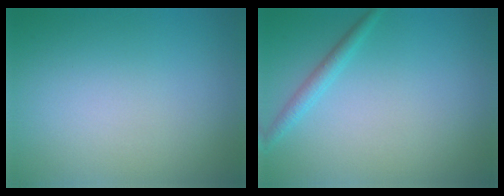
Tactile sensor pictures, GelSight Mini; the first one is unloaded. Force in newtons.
{"total": 1.5, "press": 1.5, "slide": 0.0}